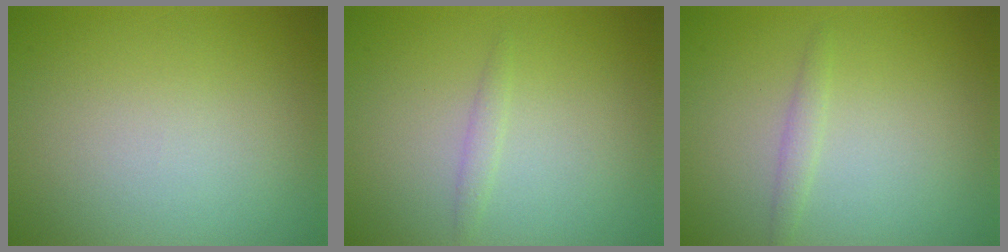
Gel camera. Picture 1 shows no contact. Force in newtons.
{"total": 0.8, "press": 0.8, "slide": 0.1}
{"total": 0.9, "press": 0.9, "slide": 0.1}